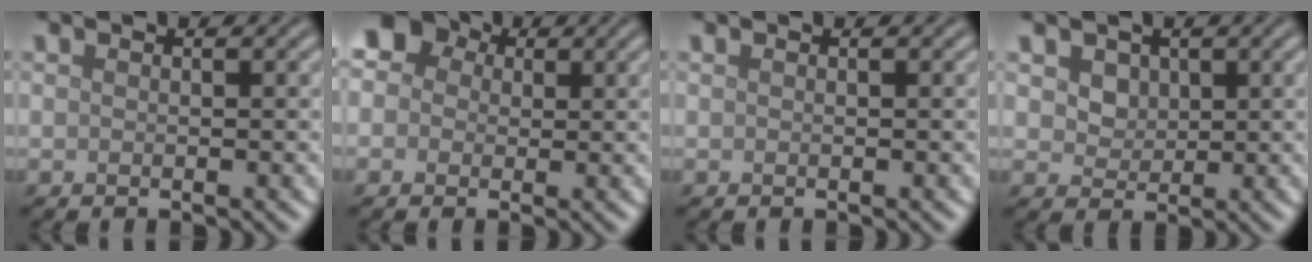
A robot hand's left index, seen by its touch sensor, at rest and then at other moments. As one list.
[{"total": 6.9, "force": [2.2, 5.8, 3.1], "torque": [-0.050, 0.032, -0.002]}, {"total": 0.0}, {"total": 2.9, "force": [1.5, 2.1, 1.3], "torque": [-0.040, -0.005, 0.039]}]